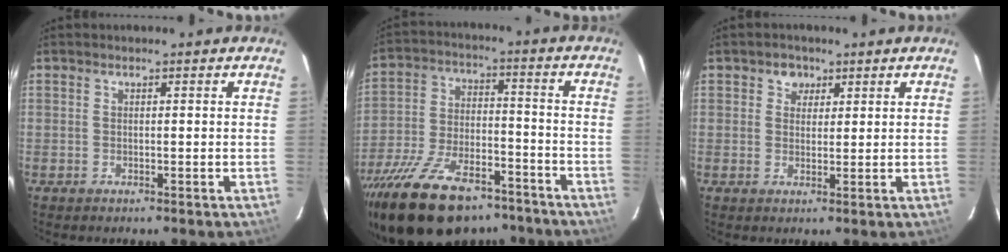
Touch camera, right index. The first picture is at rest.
{"total": 22.7, "force": [-17.0, 9.8, 11.6], "torque": [-0.234, -0.013, -0.262]}
{"total": 2.9, "force": [1.3, 2.5, 0.5], "torque": [0.002, 0.008, 0.020]}